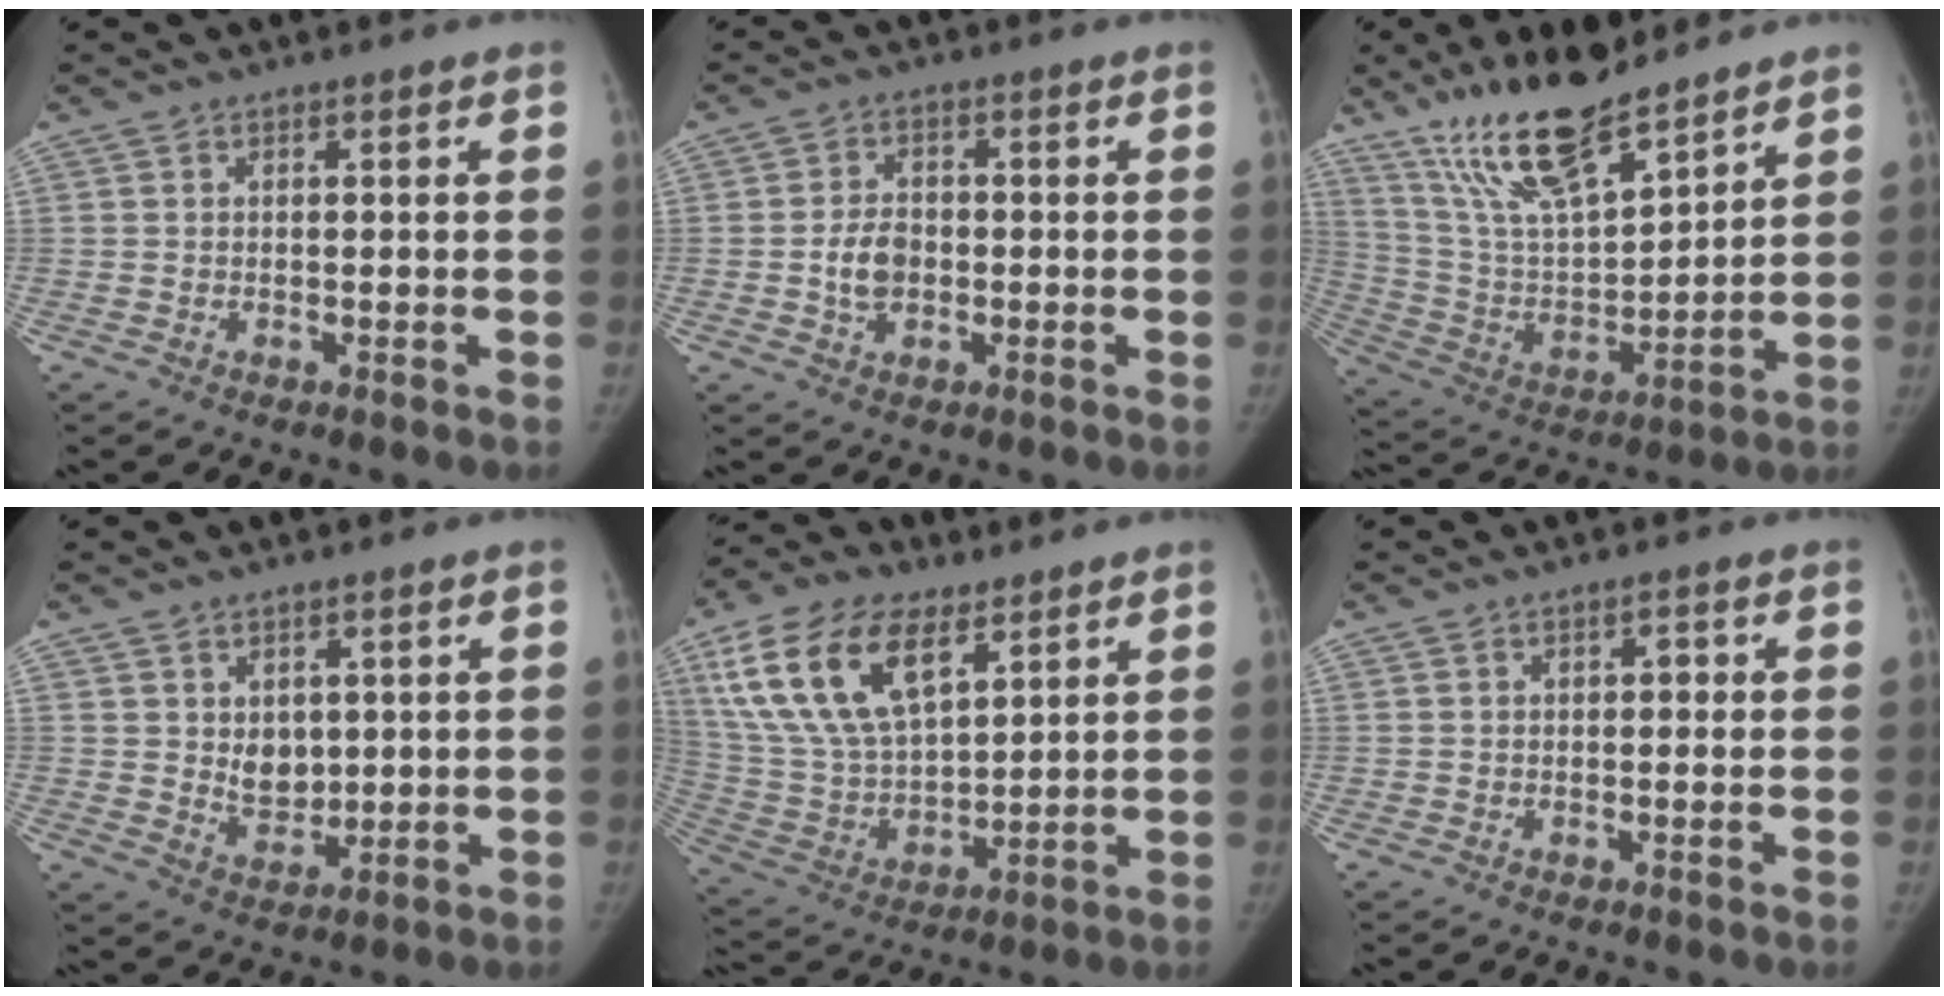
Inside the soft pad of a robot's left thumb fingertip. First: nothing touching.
{"total": 5.2, "force": [-1.0, 3.8, 3.4], "torque": [-0.047, 0.011, -0.020]}
{"total": 18.7, "force": [13.9, 5.5, 11.2], "torque": [-0.166, -0.068, 0.263]}
{"total": 5.6, "force": [1.2, 4.3, 3.3], "torque": [-0.025, -0.016, 0.032]}
{"total": 20.5, "force": [9.9, 10.9, 14.3], "torque": [-0.258, -0.026, 0.190]}
{"total": 1.4, "force": [0.1, 0.9, 1.1], "torque": [-0.011, 0.005, -0.001]}